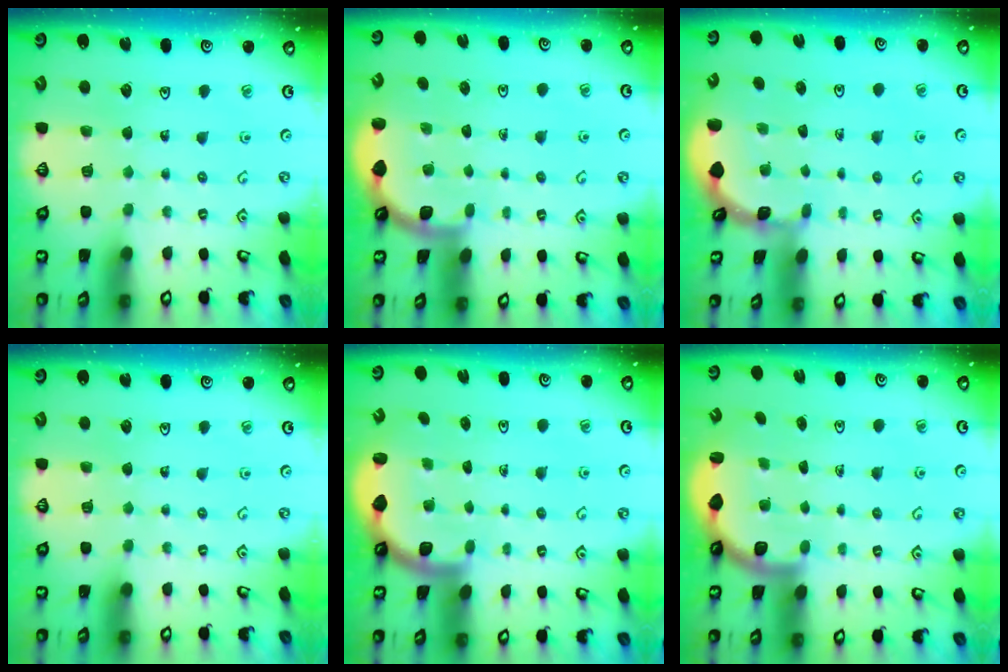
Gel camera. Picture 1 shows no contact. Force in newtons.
{"total": 1.9, "press": 1.9, "slide": 0.0}
{"total": 1.2, "press": 1.2, "slide": 0.2}
{"total": 0.0}
{"total": 1.6, "press": 1.6, "slide": 0.1}
{"total": 2.5, "press": 2.4, "slide": 0.7}